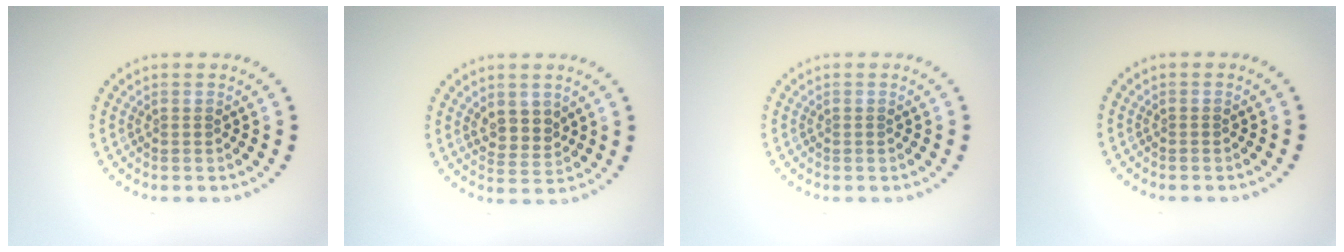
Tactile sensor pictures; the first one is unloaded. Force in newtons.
{"total": 2.4, "press": 2.2, "slide": 1.0}
{"total": 0.0}
{"total": 0.0}